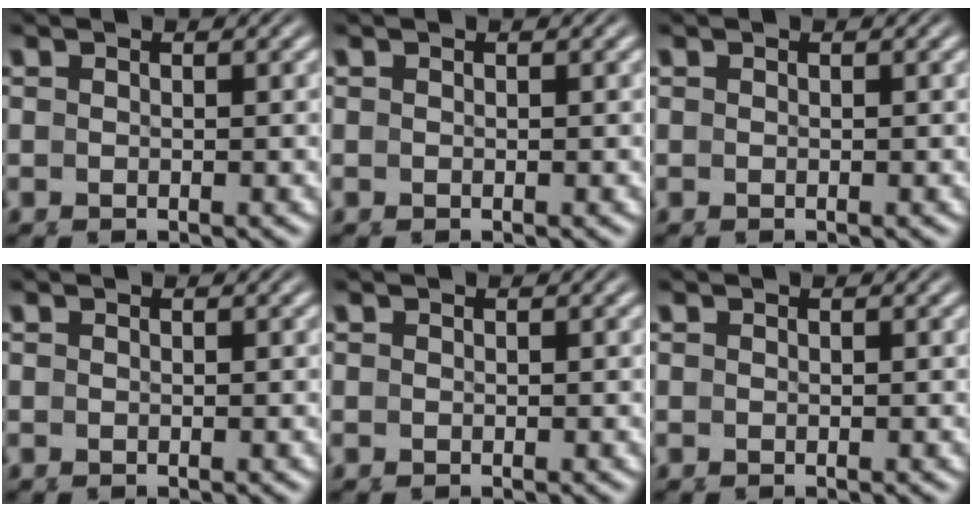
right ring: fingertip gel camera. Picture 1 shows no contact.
{"total": 0.0}
{"total": 0.0}
{"total": 0.0}
{"total": 0.0}
{"total": 0.0}